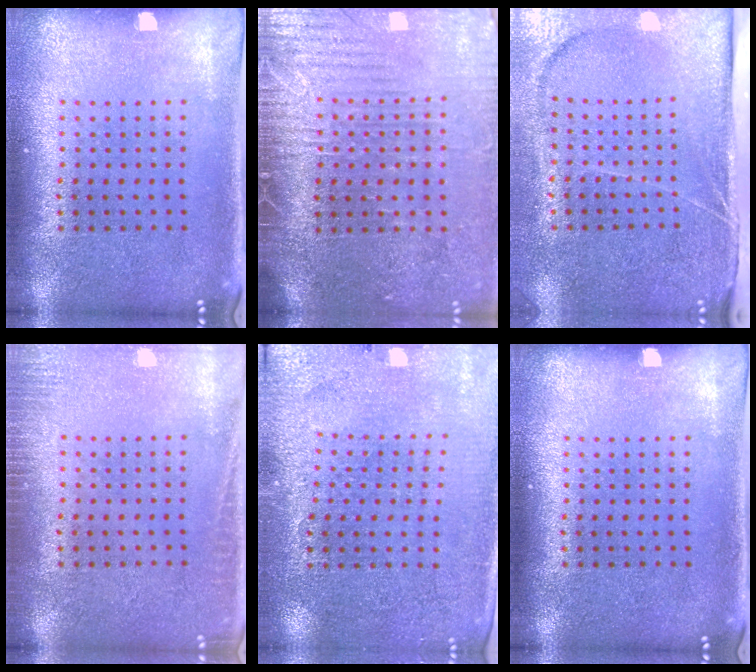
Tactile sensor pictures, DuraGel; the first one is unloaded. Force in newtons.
{"total": 3.7, "press": 3.3, "slide": 1.6}
{"total": 4.2, "press": 3.4, "slide": 2.3}
{"total": 1.9, "press": 1.9, "slide": 0.4}
{"total": 2.8, "press": 2.8, "slide": 0.5}
{"total": 0.0}